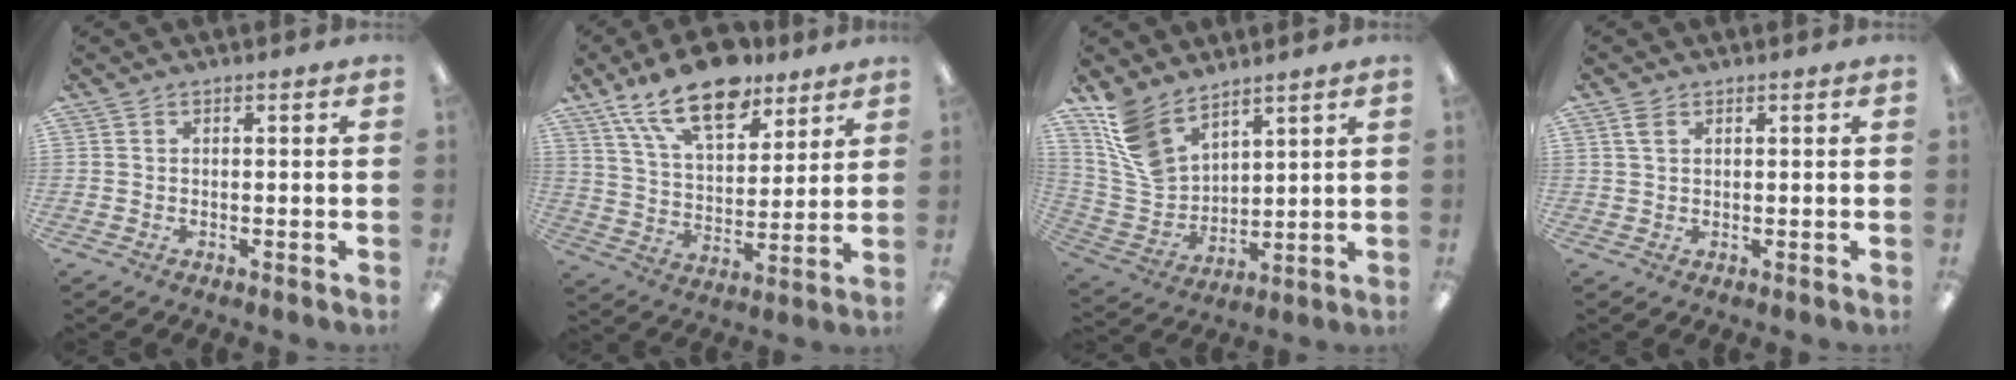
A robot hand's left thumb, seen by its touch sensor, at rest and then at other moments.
{"total": 18.3, "force": [12.7, 8.2, 10.3], "torque": [-0.177, -0.058, 0.221]}
{"total": 12.1, "force": [9.0, 6.5, 4.9], "torque": [-0.116, -0.037, 0.179]}
{"total": 2.4, "force": [1.3, 1.4, 1.4], "torque": [-0.033, 0.002, 0.023]}